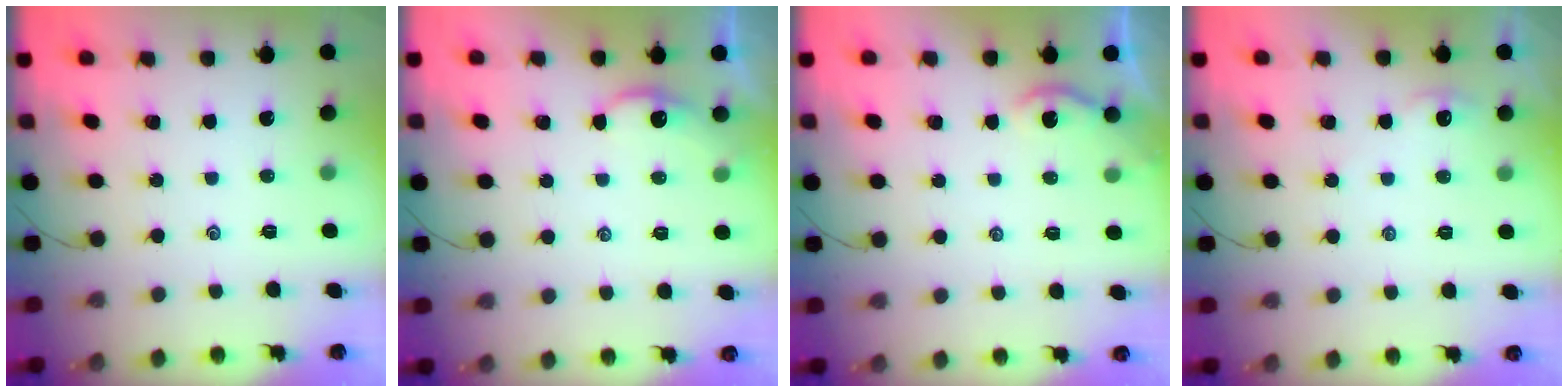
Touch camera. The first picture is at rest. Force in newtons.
{"total": 2.2, "press": 2.2, "slide": 0.2}
{"total": 2.3, "press": 2.3, "slide": 0.2}
{"total": 2.6, "press": 2.6, "slide": 0.3}